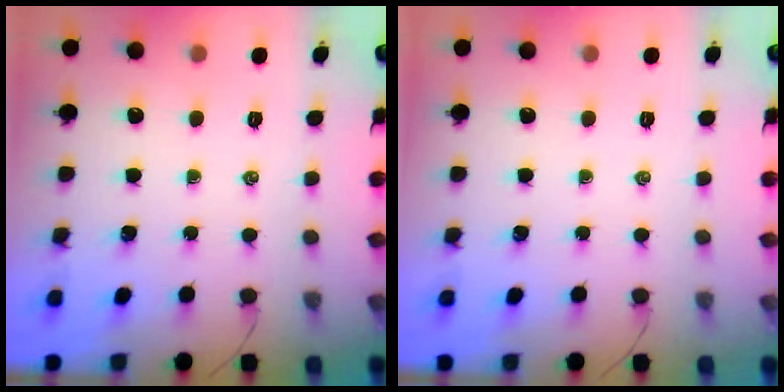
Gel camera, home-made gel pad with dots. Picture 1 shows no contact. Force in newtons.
{"total": 0.0}